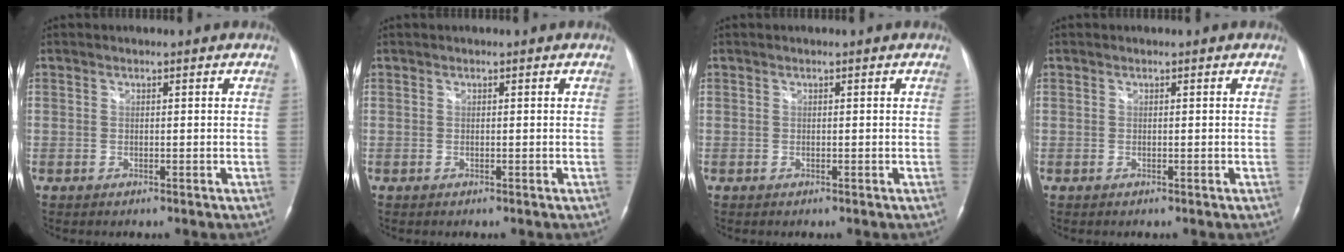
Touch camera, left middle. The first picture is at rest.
{"total": 0.0}
{"total": 0.0}
{"total": 0.0}